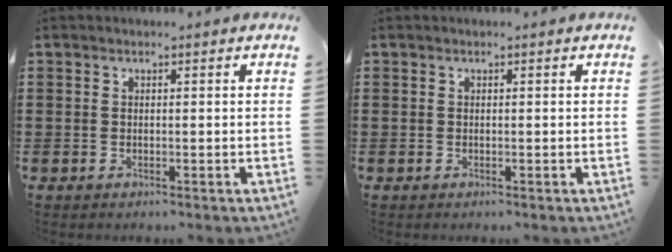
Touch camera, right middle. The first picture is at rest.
{"total": 0.0}